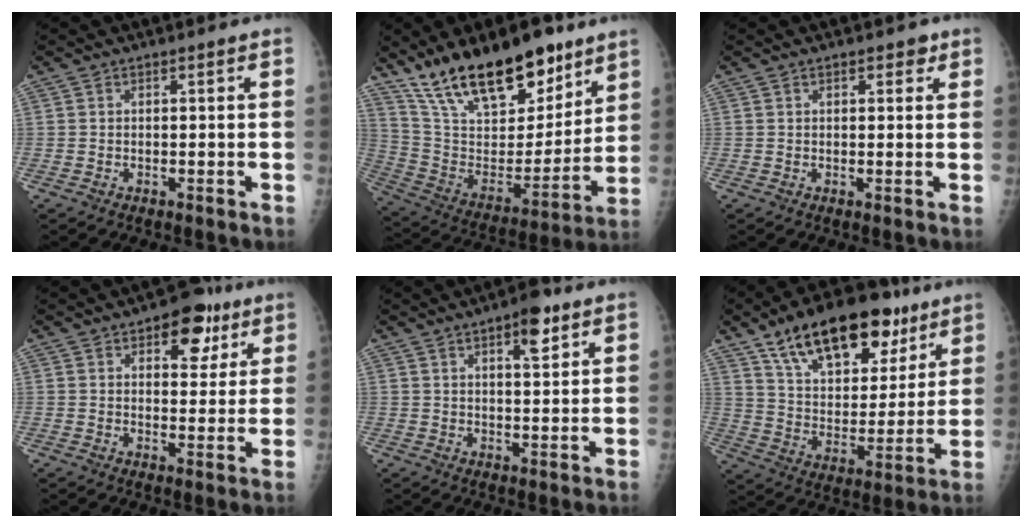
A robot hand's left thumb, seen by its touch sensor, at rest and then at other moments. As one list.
[{"total": 25.0, "force": [17.8, 10.3, 14.3], "torque": [-0.203, -0.075, 0.306]}, {"total": 2.1, "force": [1.3, 1.2, 1.1], "torque": [0.000, -0.004, 0.013]}, {"total": 9.4, "force": [5.0, 5.3, 5.9], "torque": [-0.038, -0.017, 0.063]}, {"total": 6.6, "force": [3.7, 2.4, 5.0], "torque": [-0.059, -0.017, 0.049]}, {"total": 24.0, "force": [14.6, 11.9, 14.8], "torque": [-0.200, -0.036, 0.243]}]